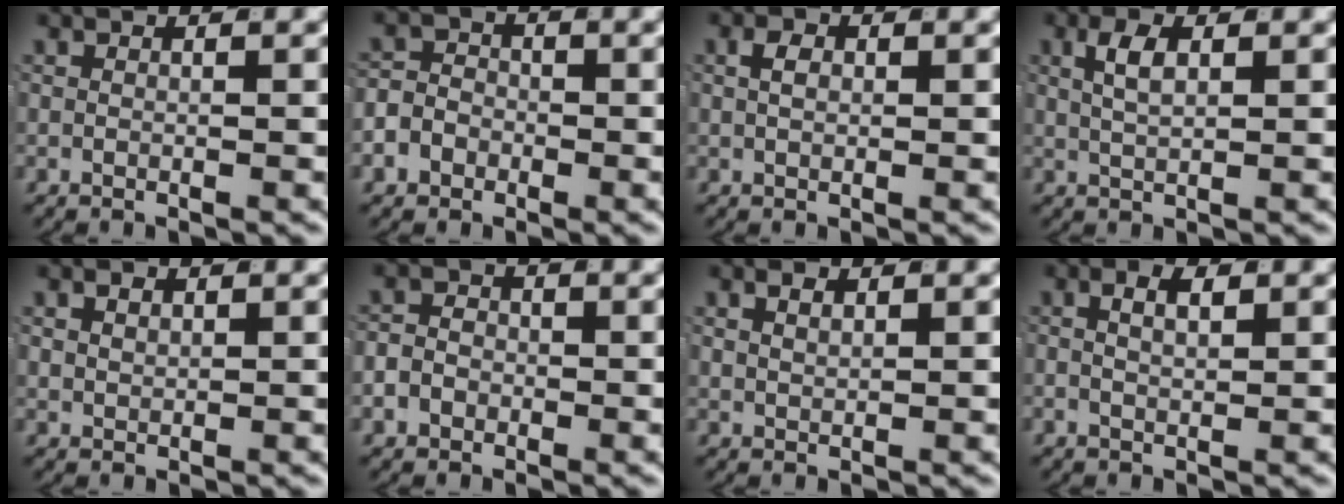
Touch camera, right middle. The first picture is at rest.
{"total": 3.7, "force": [-1.3, 3.1, 1.3], "torque": [-0.018, -0.001, -0.030]}
{"total": 1.2, "force": [0.4, 0.7, 1.0], "torque": [-0.016, 0.000, 0.009]}
{"total": 2.4, "force": [1.0, 0.6, 2.1], "torque": [-0.036, 0.000, 0.020]}
{"total": 1.1, "force": [0.7, 0.6, 0.6], "torque": [-0.011, -0.003, 0.019]}
{"total": 2.7, "force": [-1.0, 2.3, 0.9], "torque": [-0.012, 0.000, -0.022]}
{"total": 1.0, "force": [0.8, 0.2, 0.6], "torque": [-0.010, -0.003, 0.021]}
{"total": 1.9, "force": [0.3, 0.6, 1.8], "torque": [-0.025, -0.001, 0.005]}